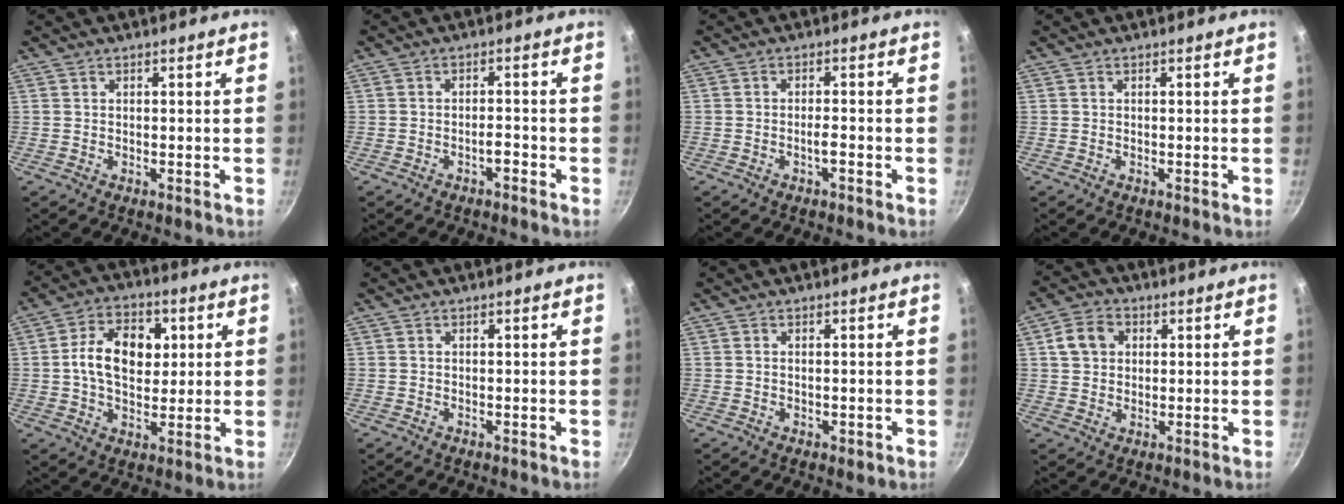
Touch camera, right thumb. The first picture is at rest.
{"total": 1.9, "force": [-1.2, 0.9, 1.2], "torque": [-0.010, 0.016, -0.020]}
{"total": 1.7, "force": [-0.9, 0.6, 1.3], "torque": [-0.018, 0.009, -0.016]}
{"total": 0.0}
{"total": 12.4, "force": [1.9, 8.2, 9.1], "torque": [-0.127, 0.007, 0.028]}
{"total": 0.0}
{"total": 1.1, "force": [-0.2, 0.6, 0.9], "torque": [-0.015, 0.001, 0.002]}
{"total": 6.5, "force": [1.8, 5.2, 3.5], "torque": [-0.049, 0.005, 0.029]}